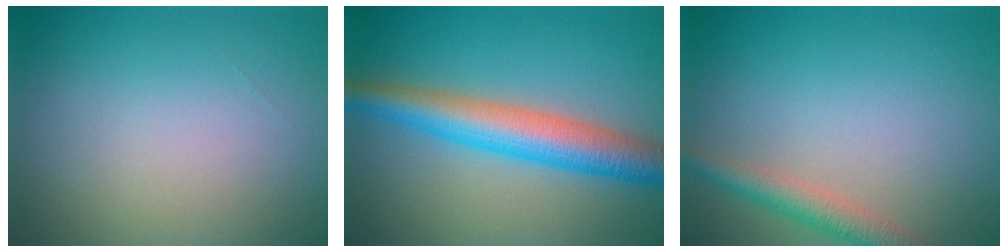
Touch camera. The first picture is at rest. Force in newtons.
{"total": 6.6, "press": 6.6, "slide": 0.1}
{"total": 3.0, "press": 2.9, "slide": 0.1}